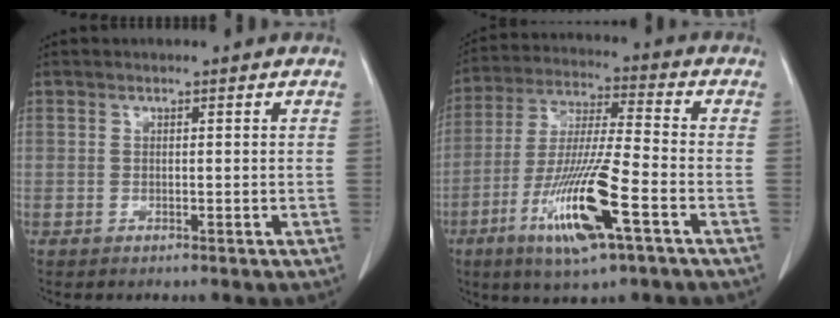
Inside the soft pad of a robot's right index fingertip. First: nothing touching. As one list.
[{"total": 15.2, "force": [-6.5, 1.2, 13.7], "torque": [-0.273, -0.023, -0.117]}]